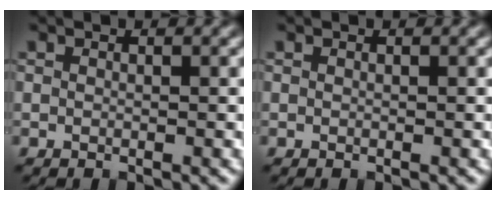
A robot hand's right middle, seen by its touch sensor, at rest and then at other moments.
{"total": 0.0}